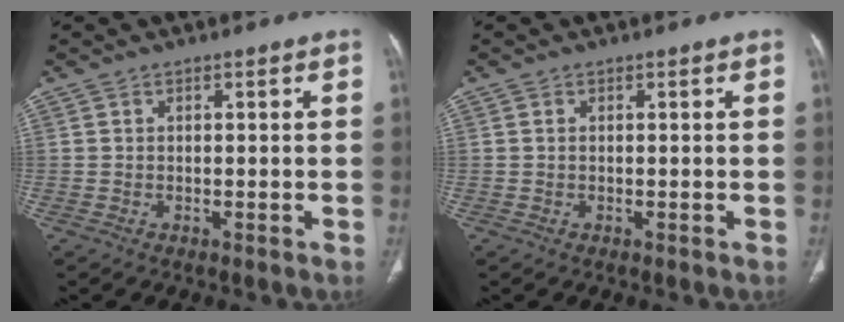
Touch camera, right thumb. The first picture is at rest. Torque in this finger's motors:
{"motor_torque": [-0.08, 0.23, -0.13, 0.47, 0.03]}